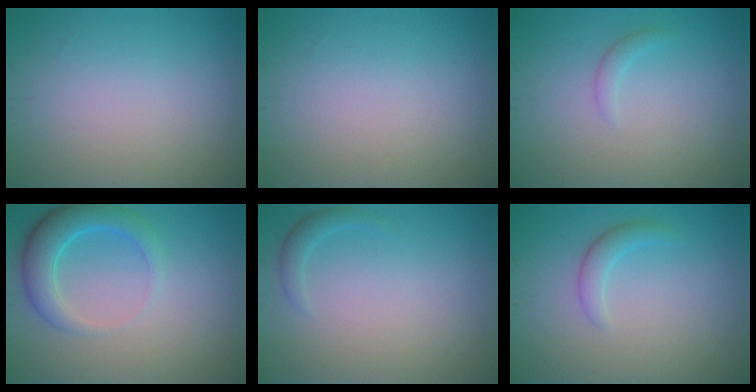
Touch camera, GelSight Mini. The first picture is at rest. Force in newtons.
{"total": 0.0}
{"total": 1.0, "press": 0.9, "slide": 0.2}
{"total": 4.2, "press": 4.2, "slide": 0.3}
{"total": 1.2, "press": 1.2, "slide": 0.1}
{"total": 1.7, "press": 1.7, "slide": 0.1}